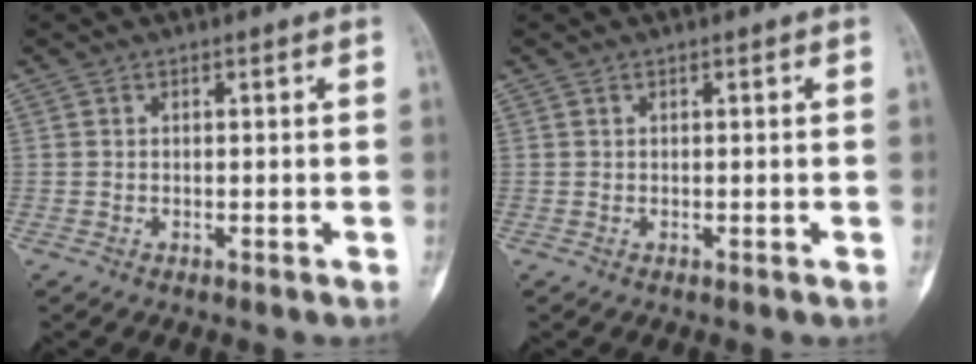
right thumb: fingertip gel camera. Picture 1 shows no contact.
{"total": 0.0}